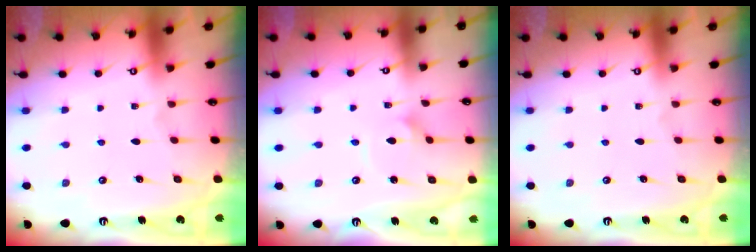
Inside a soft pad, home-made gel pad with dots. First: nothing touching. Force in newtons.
{"total": 1.7, "press": 1.7, "slide": 0.0}
{"total": 0.0}